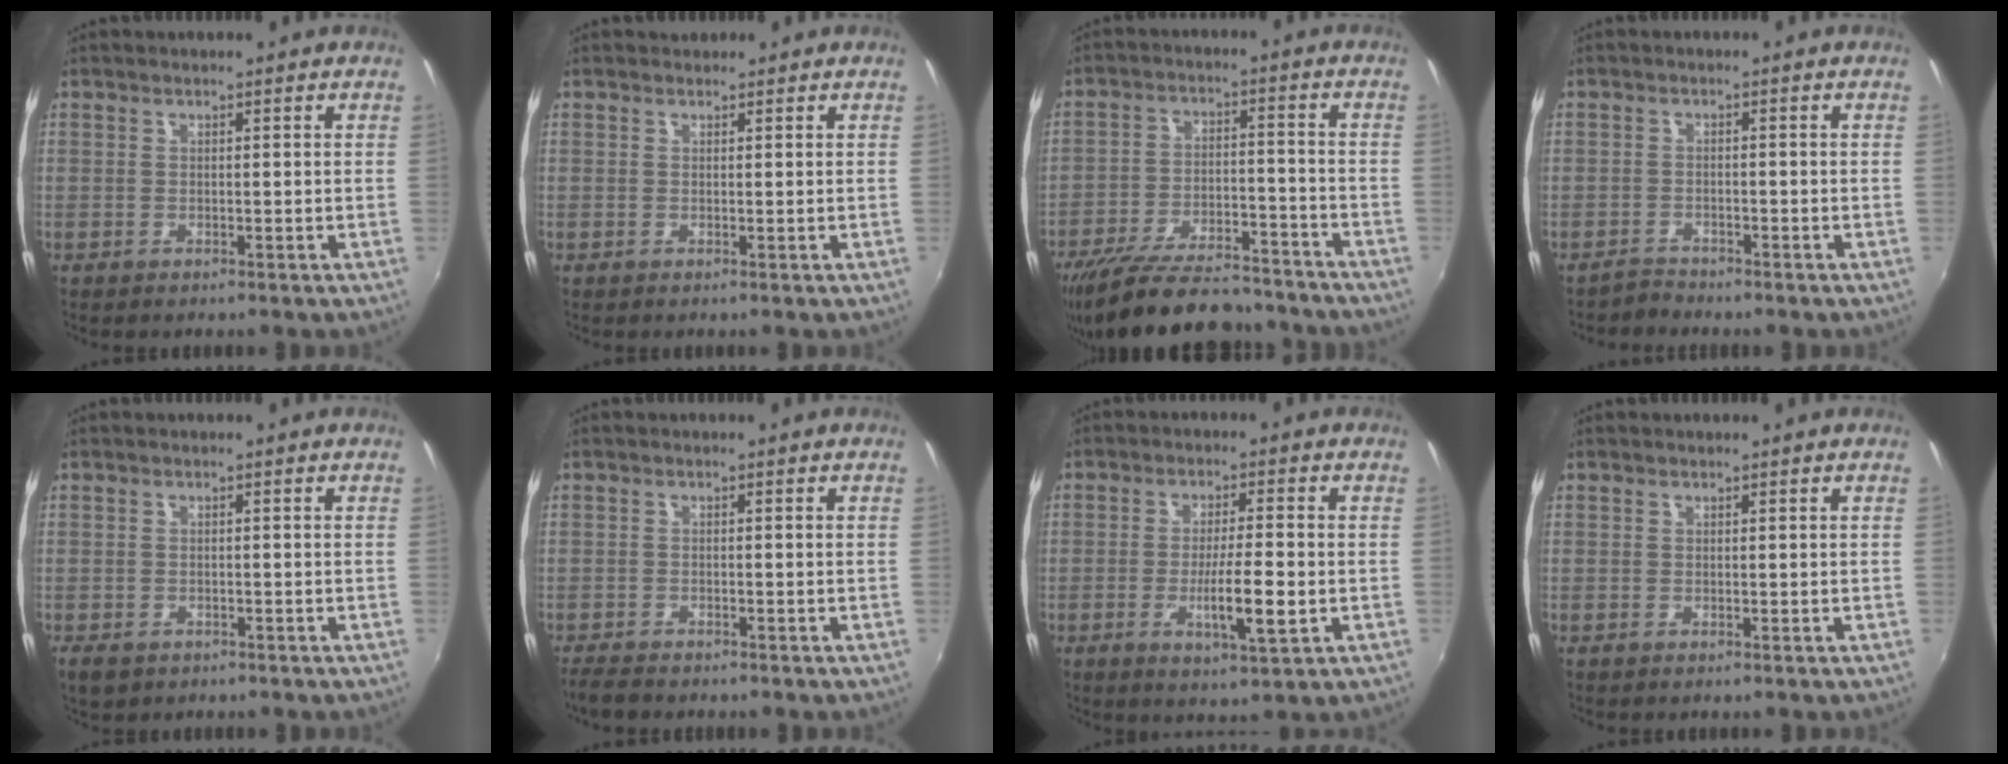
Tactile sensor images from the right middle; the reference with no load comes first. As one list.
[{"total": 0.5, "force": [0.3, 0.5, 0.0], "torque": [0.001, 0.003, 0.001]}, {"total": 21.8, "force": [-18.7, 5.9, 9.5], "torque": [-0.187, -0.020, -0.277]}, {"total": 2.1, "force": [-2.0, 0.6, -0.3], "torque": [-0.002, 0.003, -0.040]}, {"total": 4.1, "force": [-2.5, 2.7, 2.0], "torque": [-0.046, -0.016, -0.038]}, {"total": 4.0, "force": [-3.6, 0.8, 1.3], "torque": [-0.039, -0.021, -0.069]}, {"total": 7.6, "force": [-2.0, 1.1, 7.3], "torque": [-0.128, -0.013, -0.030]}, {"total": 0.0}]